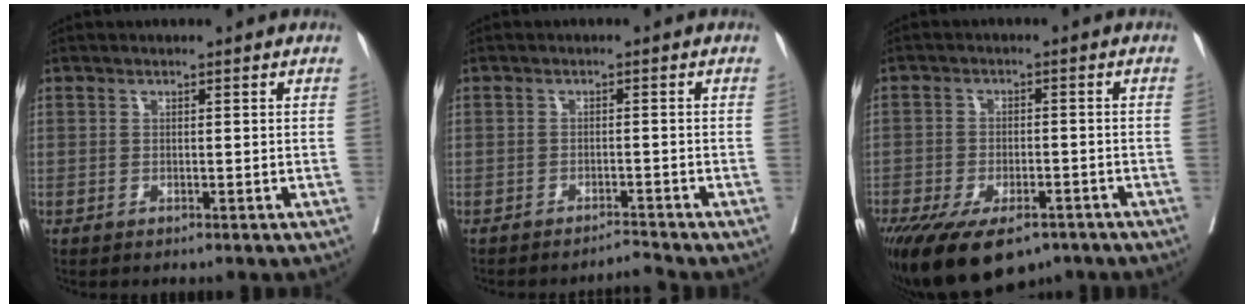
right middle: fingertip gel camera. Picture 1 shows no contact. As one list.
[{"total": 1.9, "force": [-1.7, -0.7, -0.2], "torque": [0.007, -0.011, -0.026]}, {"total": 15.8, "force": [-10.6, 7.1, 9.3], "torque": [-0.198, -0.027, -0.157]}]